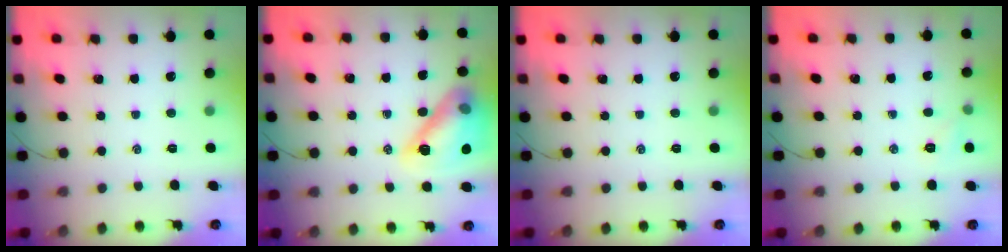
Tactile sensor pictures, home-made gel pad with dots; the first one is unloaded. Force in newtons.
{"total": 17.6, "press": 17.5, "slide": 2.0}
{"total": 0.0}
{"total": 4.2, "press": 4.0, "slide": 1.1}